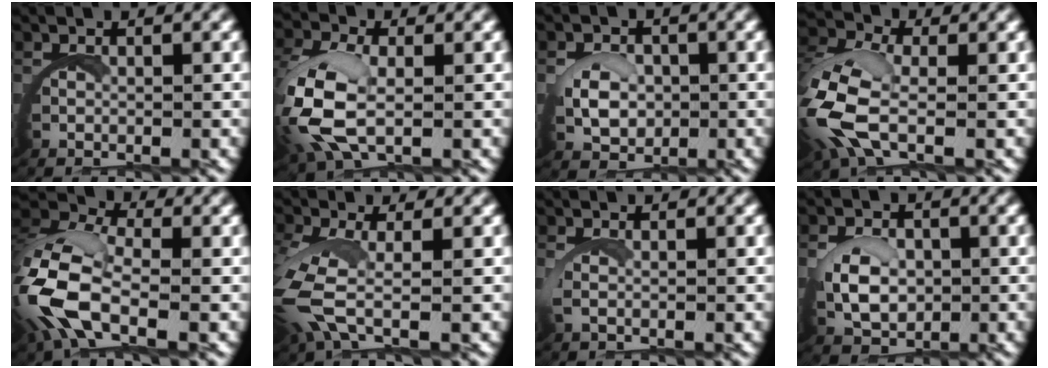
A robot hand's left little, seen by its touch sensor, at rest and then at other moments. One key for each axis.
{"total": 6.6, "fx": 0.2, "fy": 4.2, "fz": 5.1, "tx": -0.147, "ty": -0.012, "tz": 0.012}
{"total": 2.4, "fx": 0.6, "fy": 1.6, "fz": 1.7, "tx": -0.033, "ty": -0.005, "tz": 0.014}
{"total": 5.7, "fx": 0.0, "fy": 2.9, "fz": 4.9, "tx": -0.137, "ty": -0.010, "tz": 0.003}
{"total": 8.0, "fx": 0.2, "fy": 4.5, "fz": 6.5, "tx": -0.173, "ty": -0.016, "tz": 0.007}
{"total": 4.0, "fx": 0.3, "fy": 1.4, "fz": 3.8, "tx": -0.115, "ty": -0.018, "tz": 0.015}
{"total": 1.4, "fx": 0.2, "fy": 0.0, "fz": 1.4, "tx": -0.034, "ty": -0.001, "tz": 0.004}
{"total": 3.2, "fx": 0.6, "fy": 2.1, "fz": 2.4, "tx": -0.053, "ty": -0.007, "tz": 0.016}